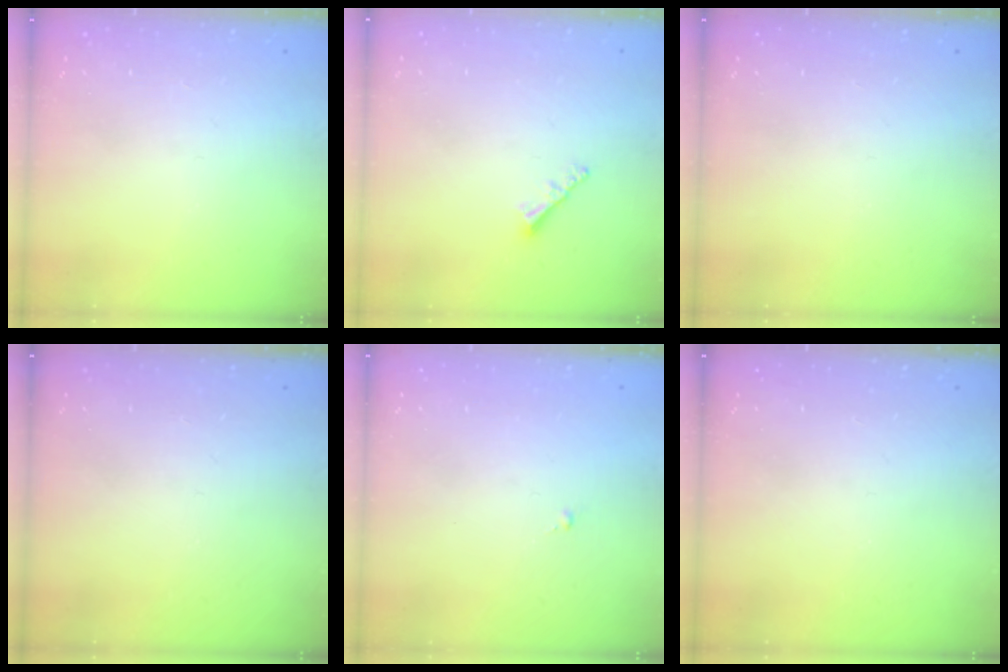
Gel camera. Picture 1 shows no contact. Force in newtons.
{"total": 1.9, "press": 1.9, "slide": 0.5}
{"total": 0.0}
{"total": 0.0}
{"total": 0.0}
{"total": 0.0}